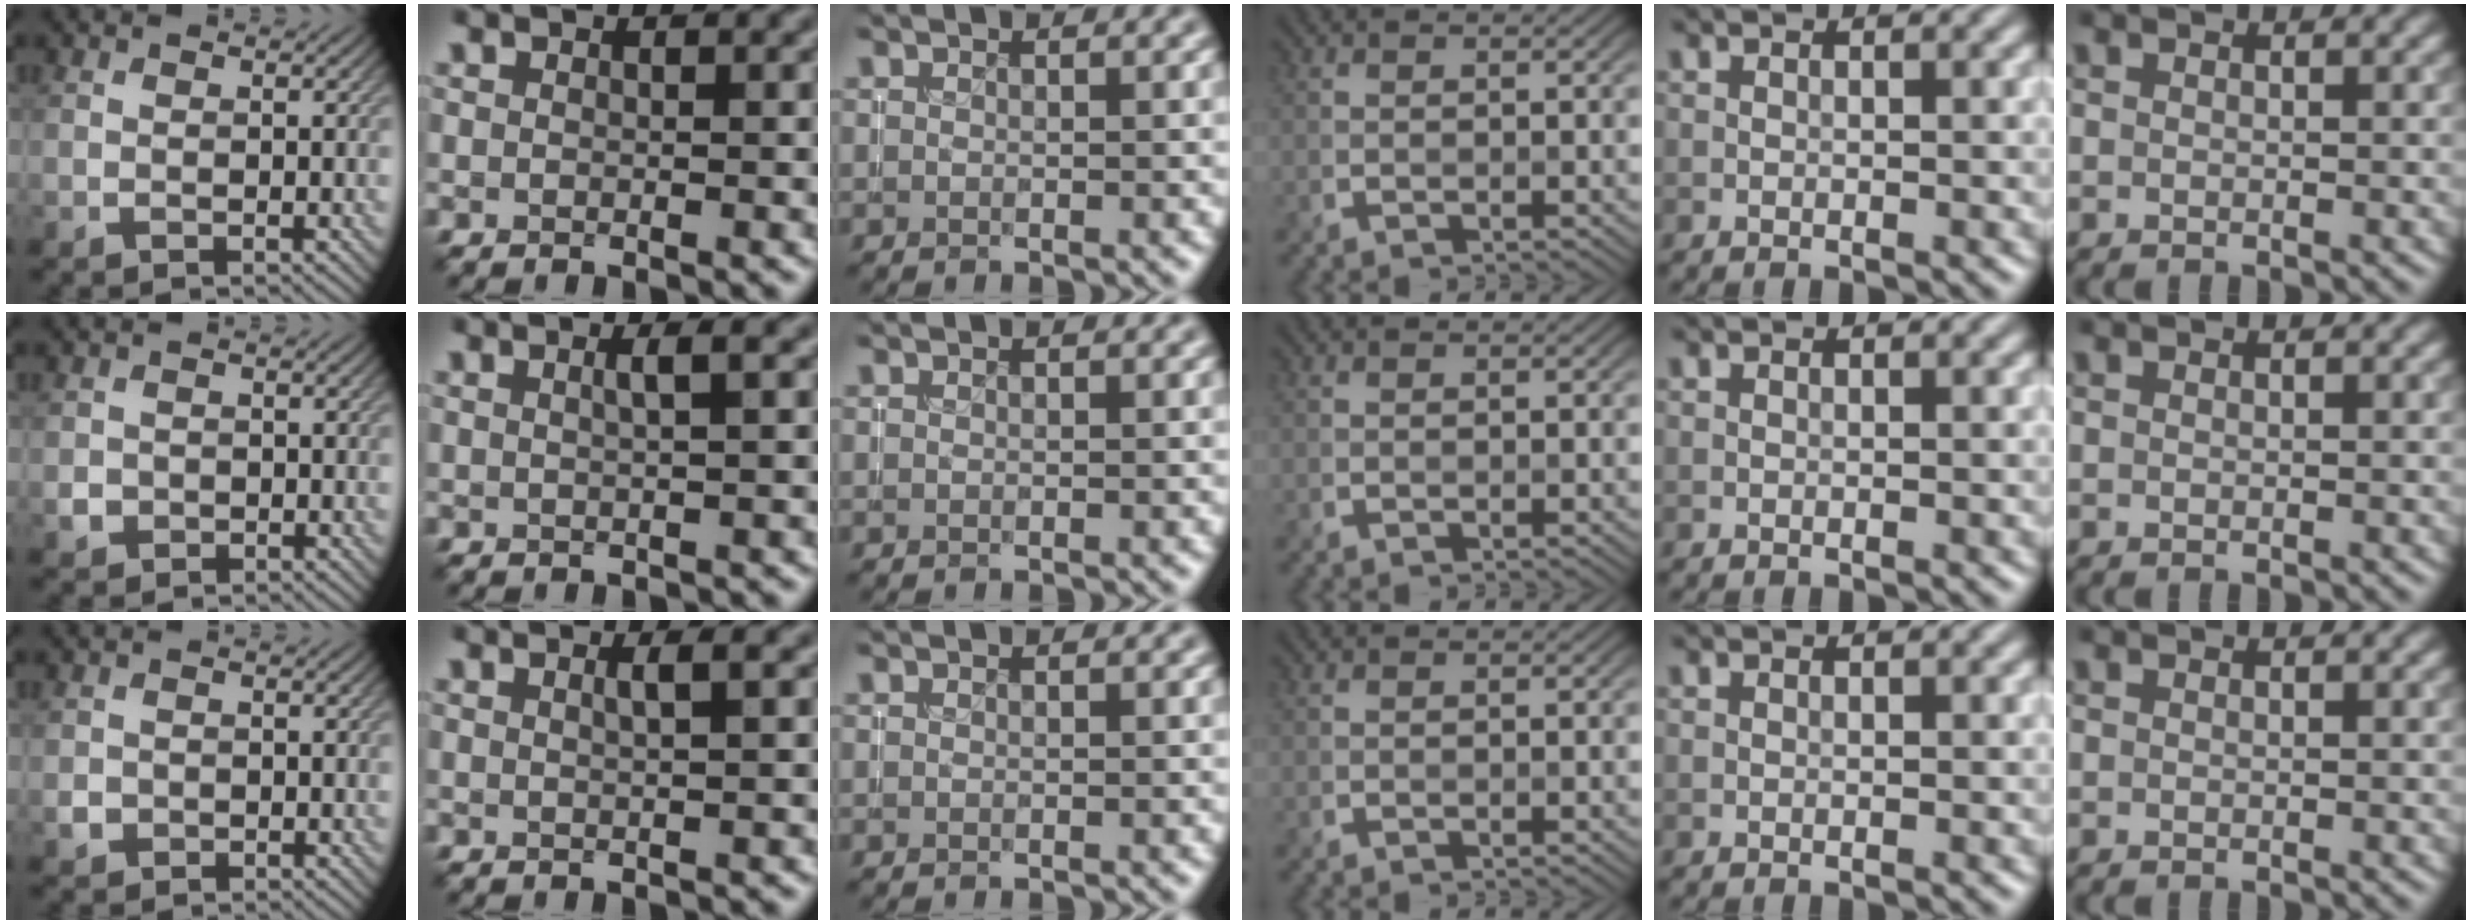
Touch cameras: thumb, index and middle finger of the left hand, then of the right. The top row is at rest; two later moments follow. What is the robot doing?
{"motion": "insert", "object": "coin"}